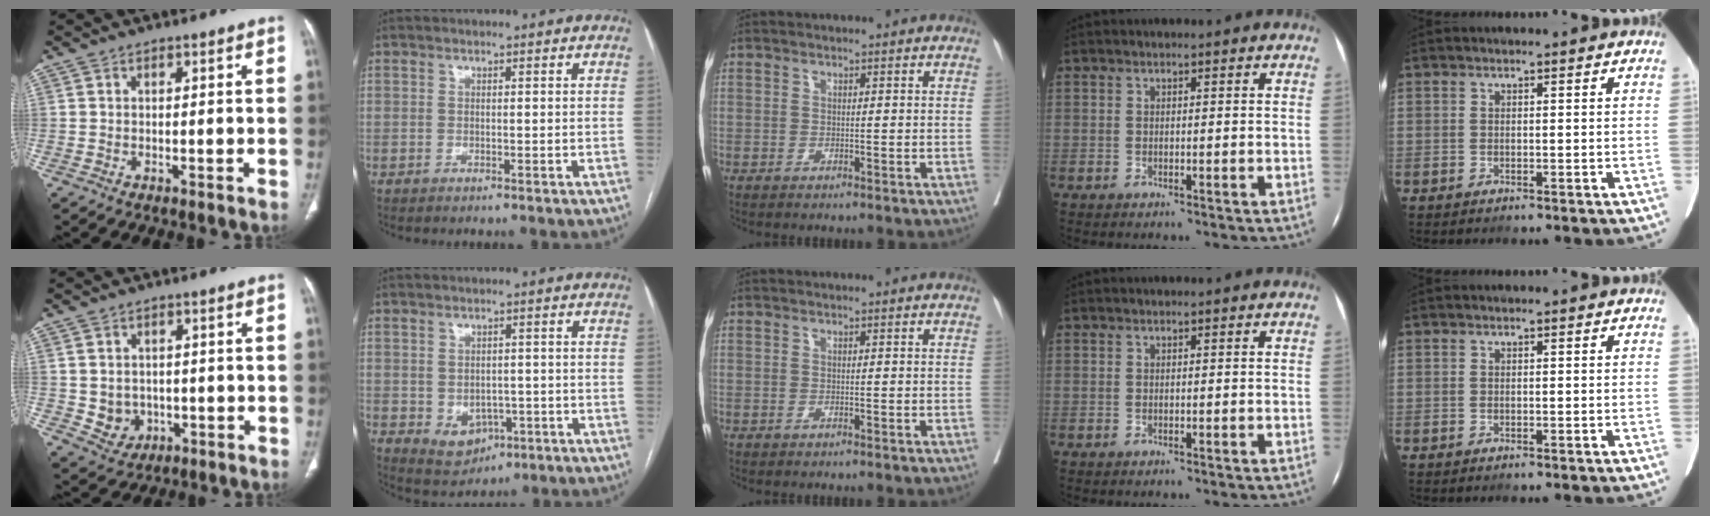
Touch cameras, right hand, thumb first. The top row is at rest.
{"thumb": {"total": 5.1, "force": [-0.5, 4.5, 2.2], "torque": [-0.017, 0.002, 0.007]}, "index": {"total": 5.6, "force": [-1.6, 4.3, 3.1], "torque": [-0.044, 0.006, -0.008]}}